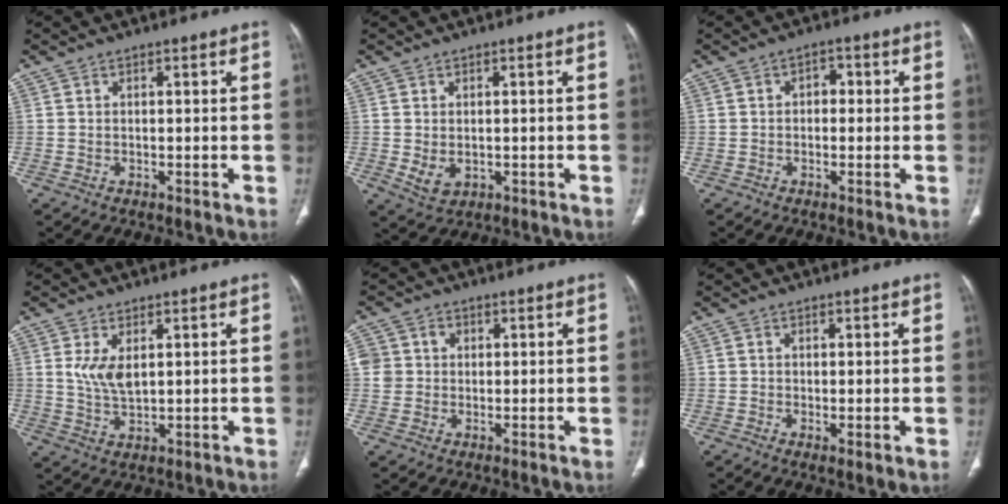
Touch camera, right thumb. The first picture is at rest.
{"total": 3.6, "force": [-0.3, 2.6, 2.5], "torque": [-0.040, -0.004, 0.009]}
{"total": 2.6, "force": [0.0, 1.9, 1.8], "torque": [-0.011, 0.010, -0.008]}
{"total": 5.1, "force": [1.5, 2.5, 4.2], "torque": [-0.079, -0.013, 0.039]}
{"total": 5.1, "force": [0.8, 4.9, 1.2], "torque": [-0.005, 0.009, 0.017]}
{"total": 2.0, "force": [-0.3, 0.5, 1.9], "torque": [-0.041, -0.009, -0.005]}